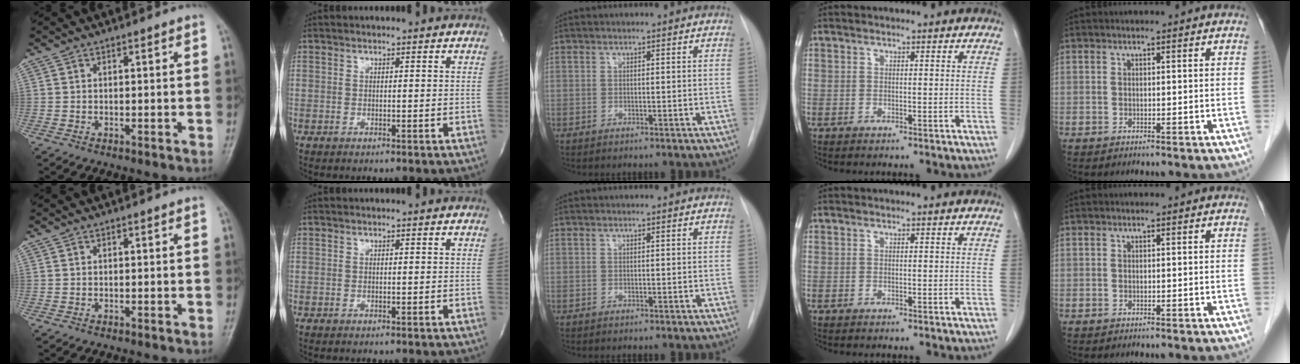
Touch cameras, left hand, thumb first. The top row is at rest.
{}